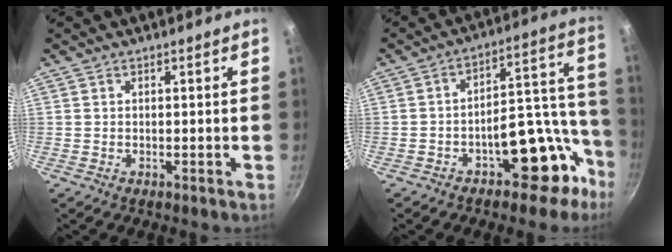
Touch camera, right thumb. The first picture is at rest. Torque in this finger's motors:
{"motor_torque": [3.28, 1.32, 1.24, -1.53, 0.15]}